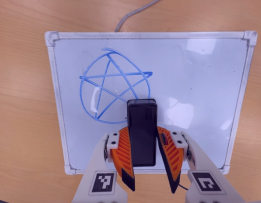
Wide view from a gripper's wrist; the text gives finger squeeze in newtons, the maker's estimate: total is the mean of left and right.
{"total": 5.7, "left": 5.3, "right": 6.1}